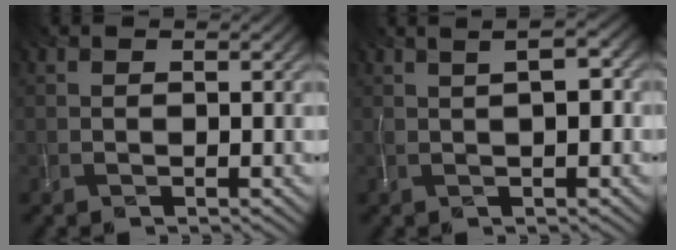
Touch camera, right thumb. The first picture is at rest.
{"total": 3.6, "force": [1.1, 1.0, 3.2], "torque": [-0.049, 0.014, 0.013]}